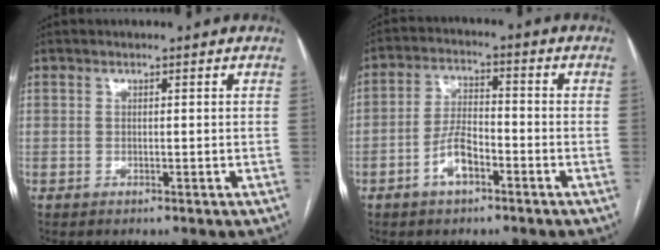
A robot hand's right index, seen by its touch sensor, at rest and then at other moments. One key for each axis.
{"total": 6.0, "fx": -3.0, "fy": 2.5, "fz": 4.6, "tx": -0.095, "ty": 0.012, "tz": -0.054}